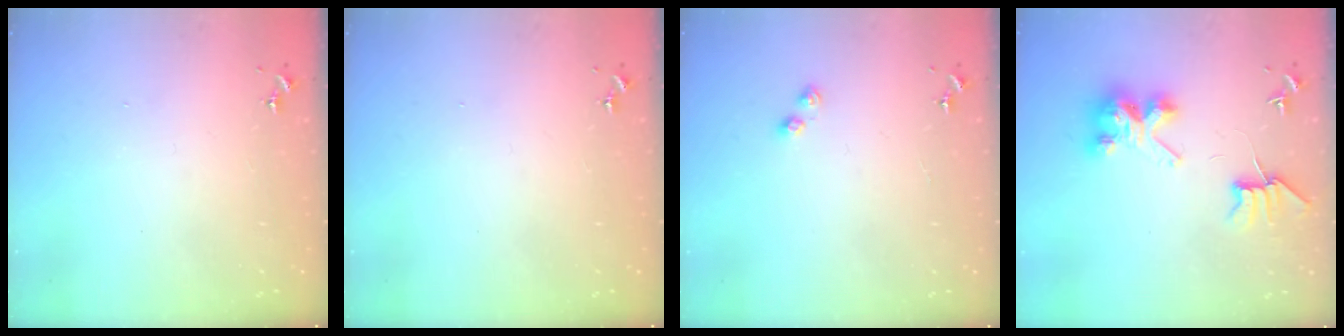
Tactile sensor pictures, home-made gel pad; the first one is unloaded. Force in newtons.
{"total": 0.0}
{"total": 3.0, "press": 2.9, "slide": 0.4}
{"total": 9.1, "press": 9.1, "slide": 0.9}